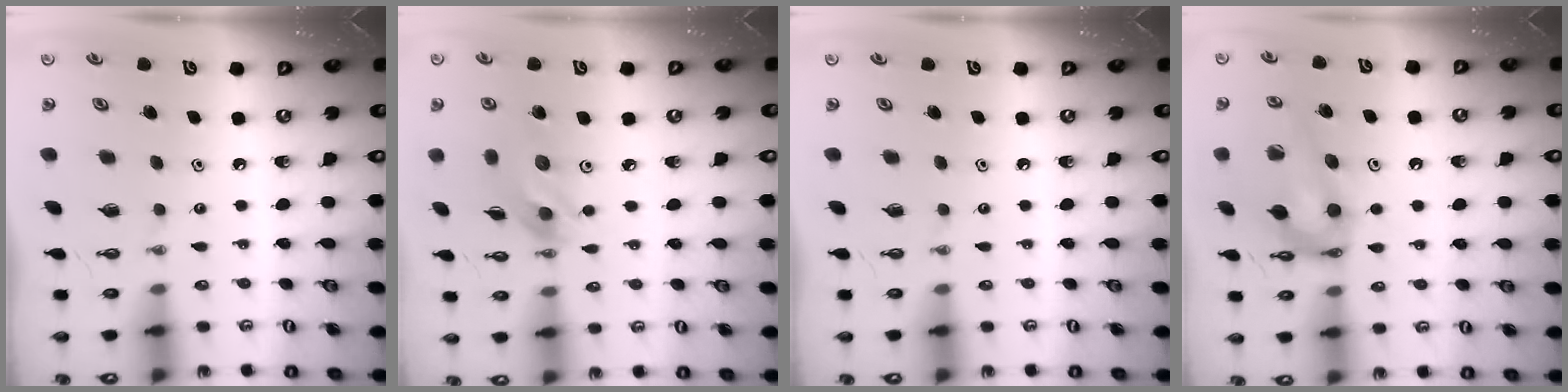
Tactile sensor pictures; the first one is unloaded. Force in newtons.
{"total": 11.5, "press": 11.5, "slide": 0.8}
{"total": 0.0}
{"total": 15.0, "press": 14.3, "slide": 4.5}